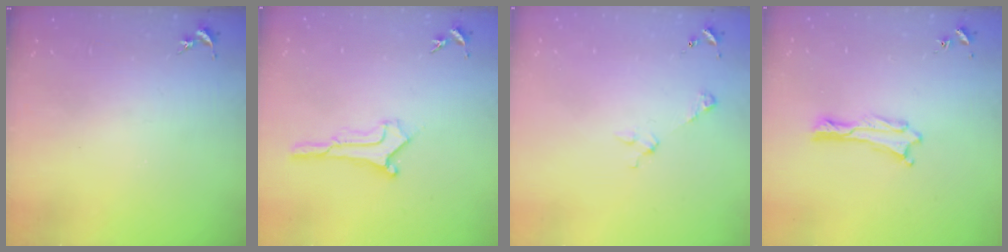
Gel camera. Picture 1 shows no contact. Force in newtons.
{"total": 0.9, "press": 0.9, "slide": 0.1}
{"total": 2.9, "press": 2.9, "slide": 0.3}
{"total": 0.0}